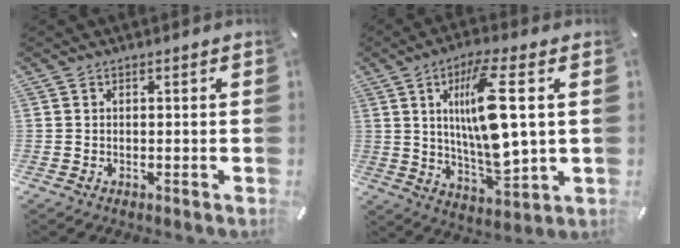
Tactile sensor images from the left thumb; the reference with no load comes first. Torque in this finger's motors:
{"motor_torque": [1.98, 1.95, 0.94, 0.55, 0.22]}